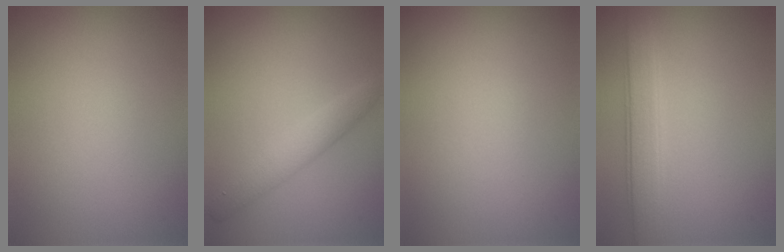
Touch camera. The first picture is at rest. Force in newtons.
{"total": 2.6, "press": 2.6, "slide": 0.1}
{"total": 0.0}
{"total": 3.3, "press": 3.3, "slide": 0.3}